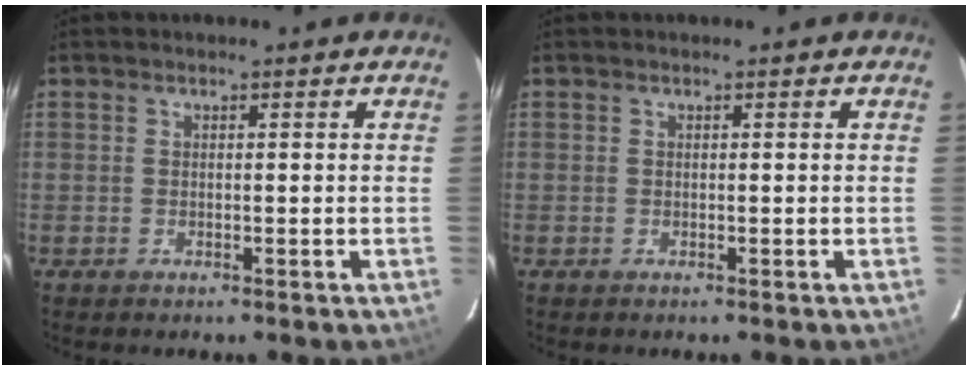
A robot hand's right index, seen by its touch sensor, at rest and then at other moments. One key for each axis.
{"total": 0.0}